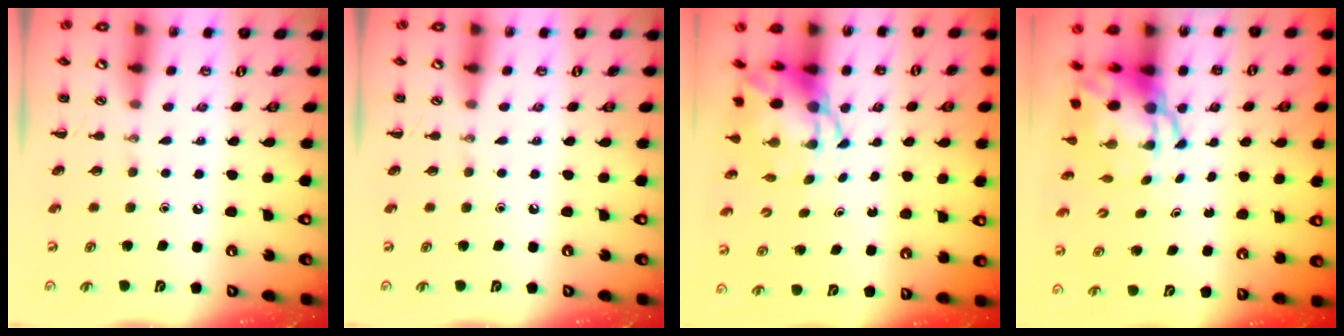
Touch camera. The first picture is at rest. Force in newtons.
{"total": 0.0}
{"total": 6.3, "press": 6.1, "slide": 1.7}
{"total": 6.9, "press": 6.6, "slide": 1.7}